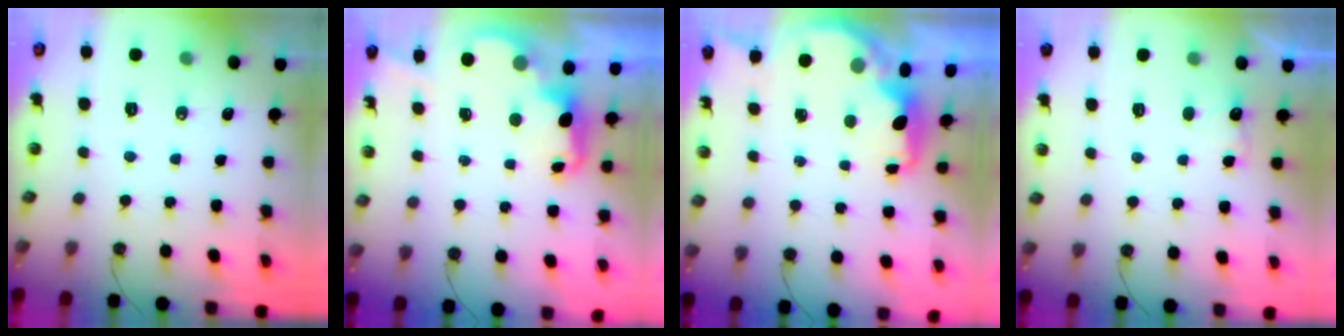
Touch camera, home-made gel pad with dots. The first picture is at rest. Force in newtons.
{"total": 2.5, "press": 2.4, "slide": 0.5}
{"total": 2.1, "press": 2.0, "slide": 0.8}
{"total": 2.9, "press": 2.8, "slide": 0.9}